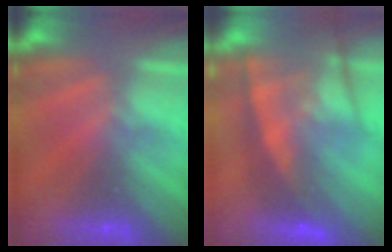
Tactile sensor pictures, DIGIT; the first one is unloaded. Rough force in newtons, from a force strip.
{"total": 6.3}